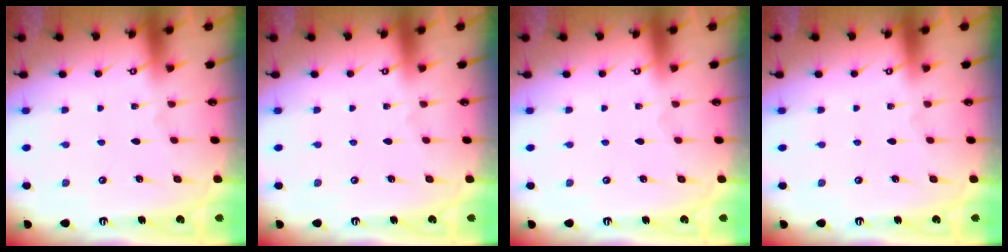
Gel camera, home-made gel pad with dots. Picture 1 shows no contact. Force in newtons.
{"total": 0.0}
{"total": 0.0}
{"total": 0.0}